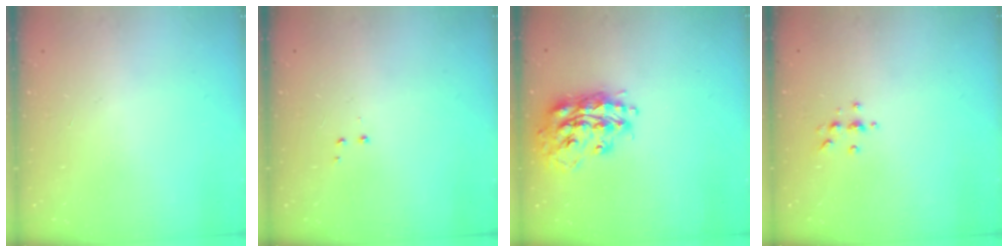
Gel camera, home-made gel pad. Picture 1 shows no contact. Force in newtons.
{"total": 2.8, "press": 2.7, "slide": 0.5}
{"total": 17.4, "press": 17.4, "slide": 1.1}
{"total": 4.6, "press": 4.6, "slide": 0.6}